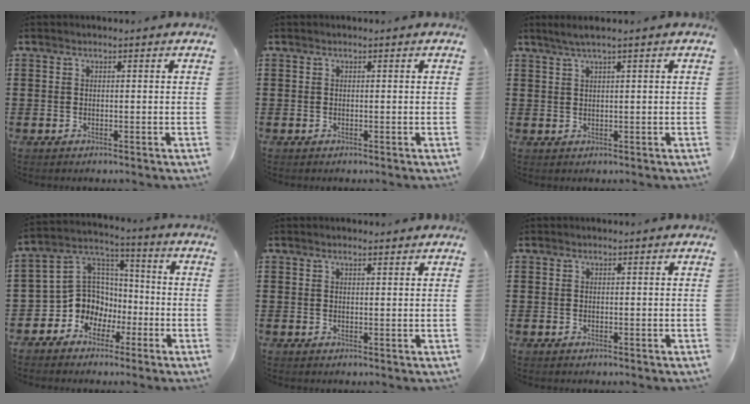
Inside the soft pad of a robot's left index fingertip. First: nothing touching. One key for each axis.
{"total": 0.0}
{"total": 2.0, "fx": 1.0, "fy": -0.2, "fz": 1.6, "tx": -0.031, "ty": -0.001, "tz": 0.018}
{"total": 9.0, "fx": -3.2, "fy": 8.2, "fz": 1.9, "tx": -0.088, "ty": -0.002, "tz": -0.061}
{"total": 1.2, "fx": 1.1, "fy": 0.2, "fz": 0.6, "tx": -0.013, "ty": 0.001, "tz": 0.020}
{"total": 0.0}